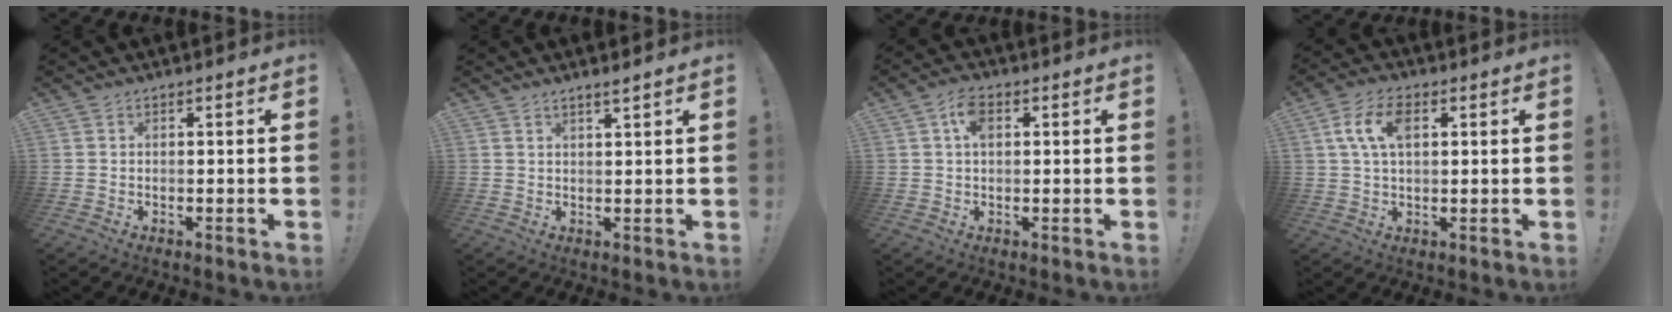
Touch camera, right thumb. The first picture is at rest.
{"total": 2.2, "force": [1.8, 0.0, 1.3], "torque": [-0.028, -0.005, 0.031]}
{"total": 5.6, "force": [1.5, 3.4, 4.2], "torque": [-0.074, 0.007, 0.027]}
{"total": 9.1, "force": [2.7, 5.1, 7.0], "torque": [-0.124, 0.007, 0.050]}